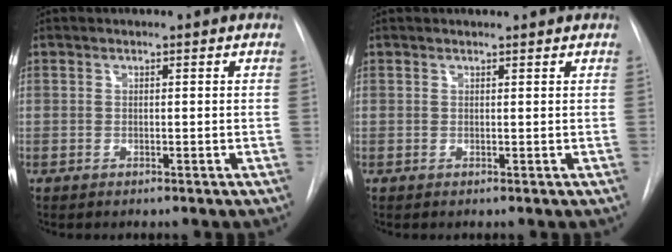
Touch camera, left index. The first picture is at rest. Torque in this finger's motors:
{"motor_torque": [0.16, -0.10, -0.04, -0.01]}